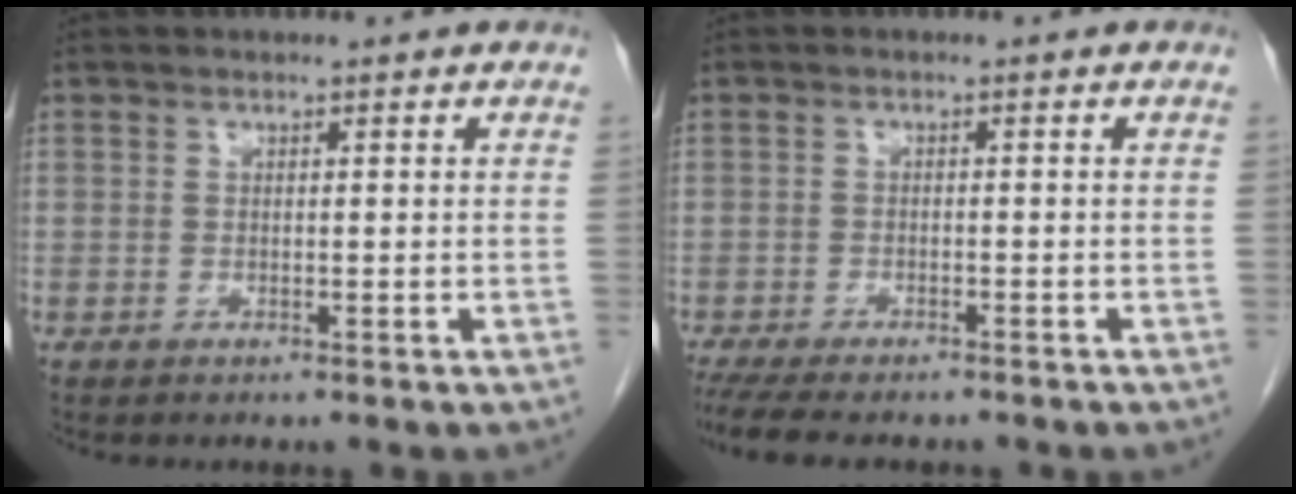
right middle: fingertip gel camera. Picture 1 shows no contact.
{"total": 10.6, "force": [-8.9, 2.9, 5.1], "torque": [-0.088, -0.011, -0.129]}